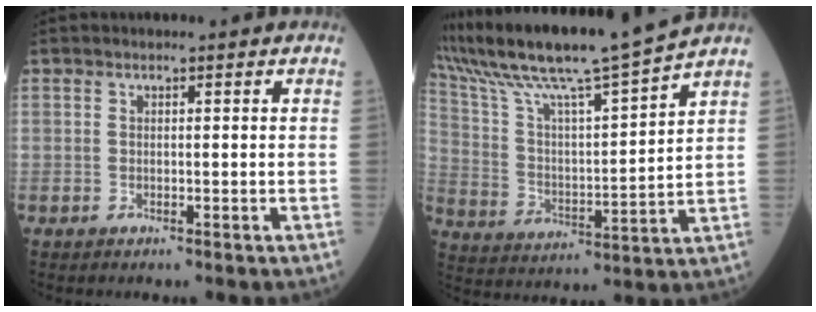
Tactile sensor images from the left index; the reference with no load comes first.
{"total": 16.9, "force": [14.9, -2.0, 7.7], "torque": [-0.154, -0.014, 0.259]}